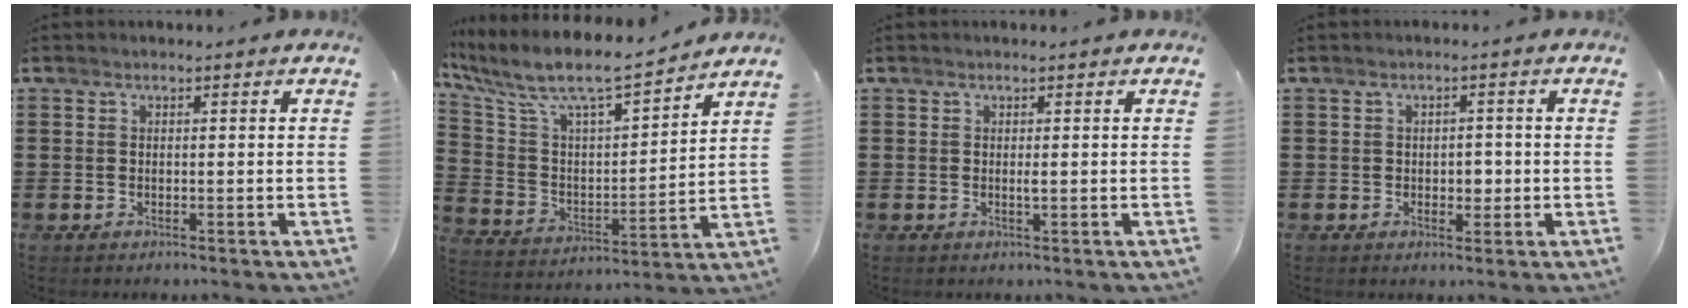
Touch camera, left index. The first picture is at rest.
{"total": 8.5, "force": [7.1, 1.8, 4.4], "torque": [-0.119, -0.051, 0.115]}
{"total": 1.0, "force": [0.1, 0.0, 1.0], "torque": [-0.017, -0.005, 0.001]}
{"total": 2.5, "force": [-0.3, 1.6, 1.9], "torque": [-0.039, 0.005, -0.009]}